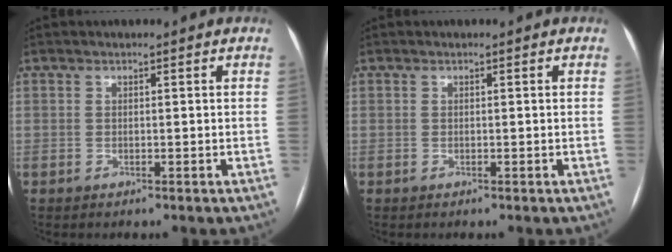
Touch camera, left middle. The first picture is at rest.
{"total": 0.0}